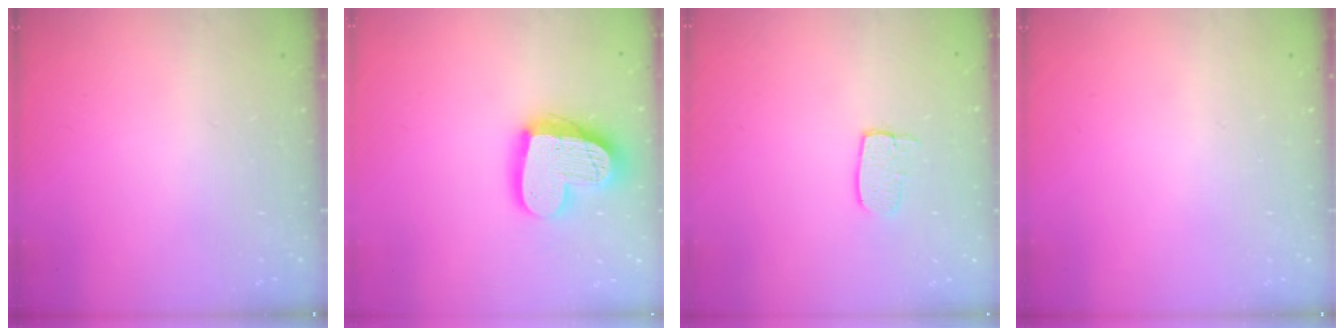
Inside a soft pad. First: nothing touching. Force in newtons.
{"total": 20.0, "press": 20.0, "slide": 1.7}
{"total": 6.0, "press": 6.0, "slide": 0.5}
{"total": 0.0}